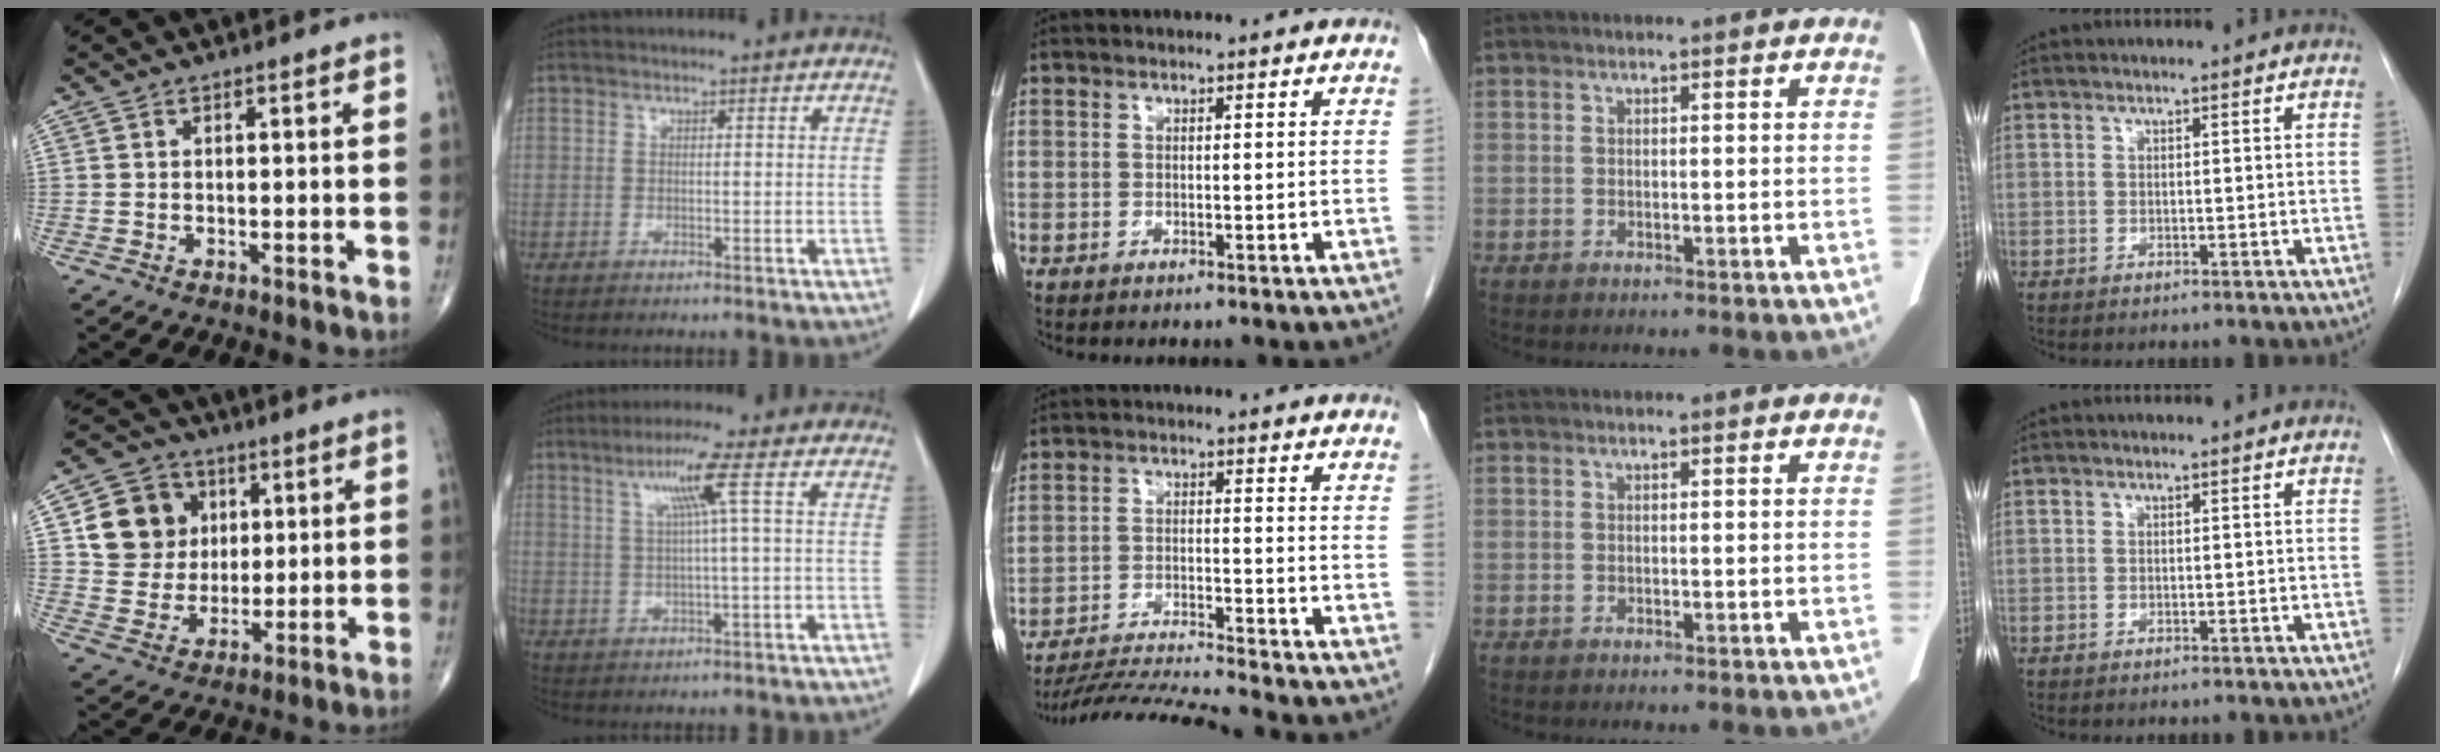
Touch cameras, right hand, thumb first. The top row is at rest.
{"thumb": {"total": 12.1, "force": [3.3, 10.8, 4.4], "torque": [-0.043, -0.002, 0.061]}, "index": {"total": 6.0, "force": [2.0, -1.1, 5.6], "torque": [-0.105, 0.007, 0.041]}, "middle": {"total": 9.5, "force": [-8.9, -2.4, 2.3], "torque": [-0.031, -0.018, -0.159]}}